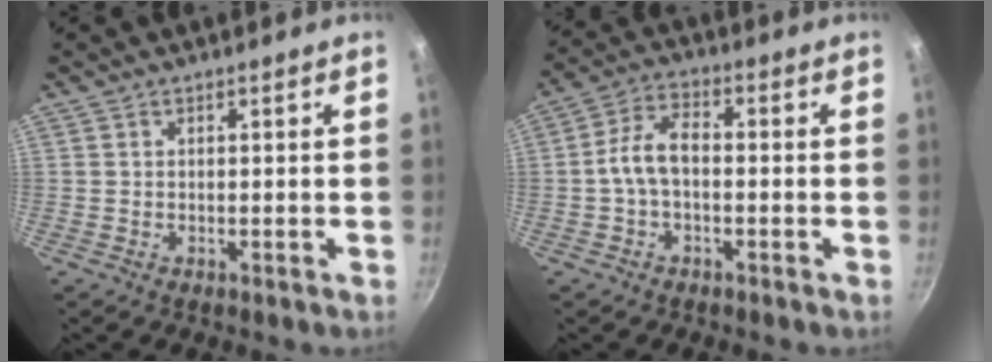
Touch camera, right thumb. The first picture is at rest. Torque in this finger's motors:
{"motor_torque": [0.07, 0.03, 0.78, -0.26, 0.06]}